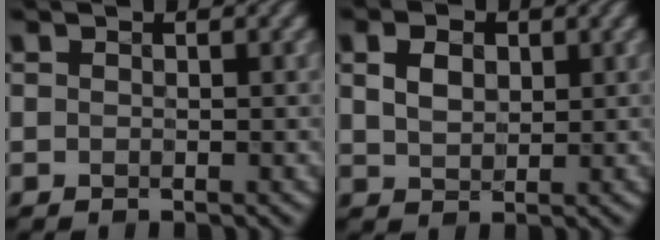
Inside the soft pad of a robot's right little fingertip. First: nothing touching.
{"total": 2.2, "force": [0.3, 1.6, 1.5], "torque": [-0.041, -0.001, 0.016]}